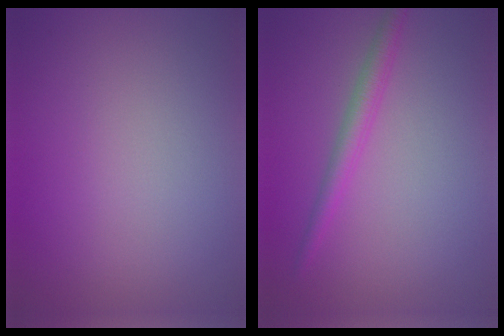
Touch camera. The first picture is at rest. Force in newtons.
{"total": 2.0, "press": 2.0, "slide": 0.1}